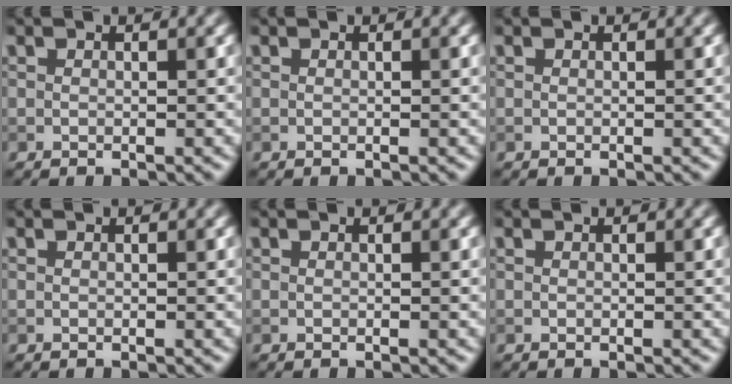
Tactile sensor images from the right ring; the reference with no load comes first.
{"total": 0.0}
{"total": 0.0}
{"total": 0.0}
{"total": 0.0}
{"total": 0.0}